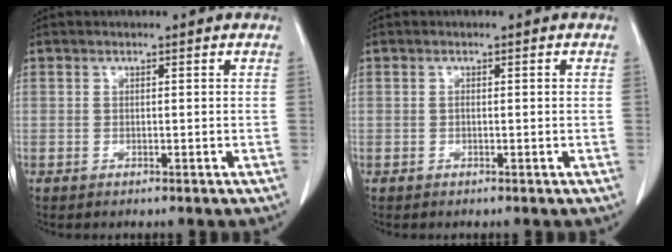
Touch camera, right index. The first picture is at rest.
{"total": 0.6, "force": [0.0, 0.1, 0.6], "torque": [-0.010, 0.001, 0.002]}